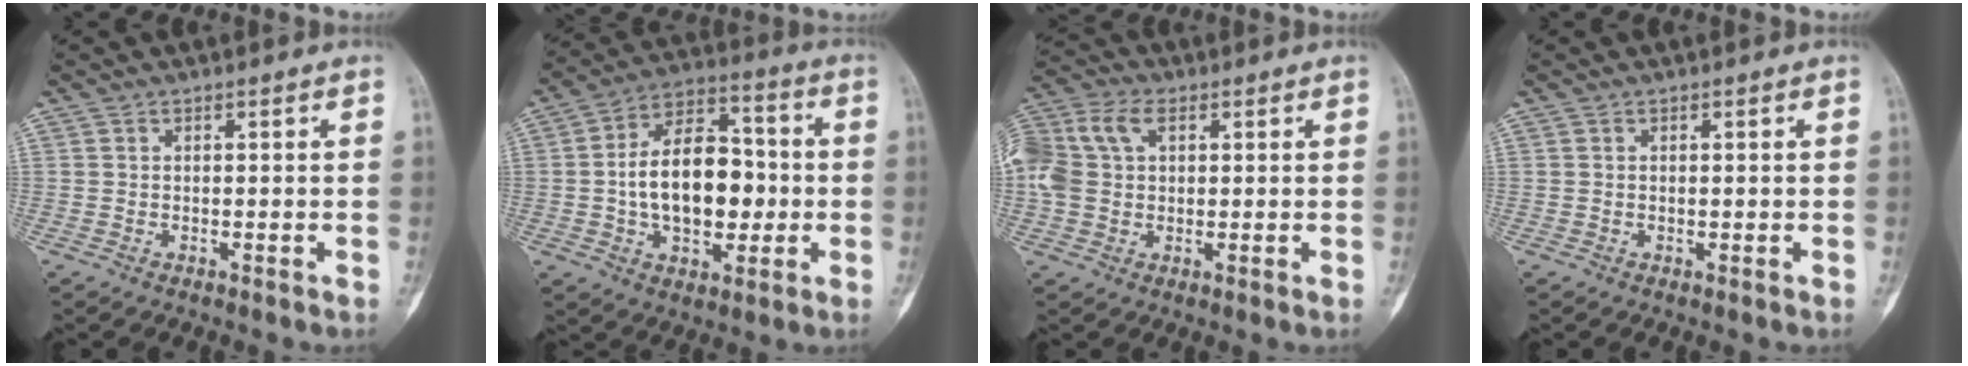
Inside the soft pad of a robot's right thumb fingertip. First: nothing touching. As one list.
[{"total": 16.9, "force": [-1.2, 10.3, 13.3], "torque": [-0.191, 0.031, -0.019]}, {"total": 13.2, "force": [3.4, 9.1, 9.0], "torque": [-0.218, 0.030, 0.063]}, {"total": 0.0}]